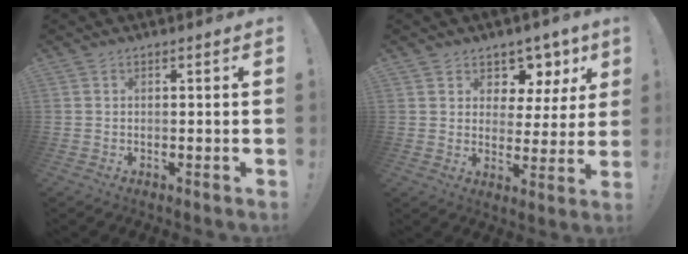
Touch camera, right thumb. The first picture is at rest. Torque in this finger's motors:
{"motor_torque": [0.02, 1.10, 0.01, 0.06, 0.01]}